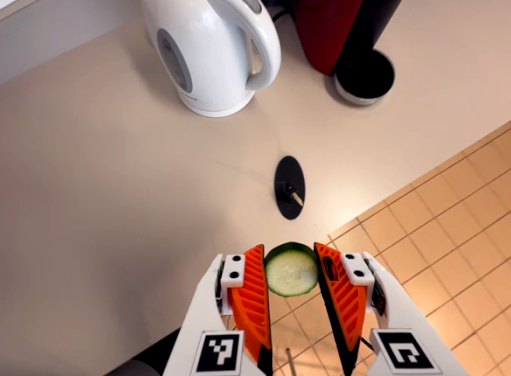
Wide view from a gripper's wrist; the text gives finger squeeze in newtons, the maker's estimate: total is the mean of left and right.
{"total": 9.5, "left": 9.4, "right": 9.5}